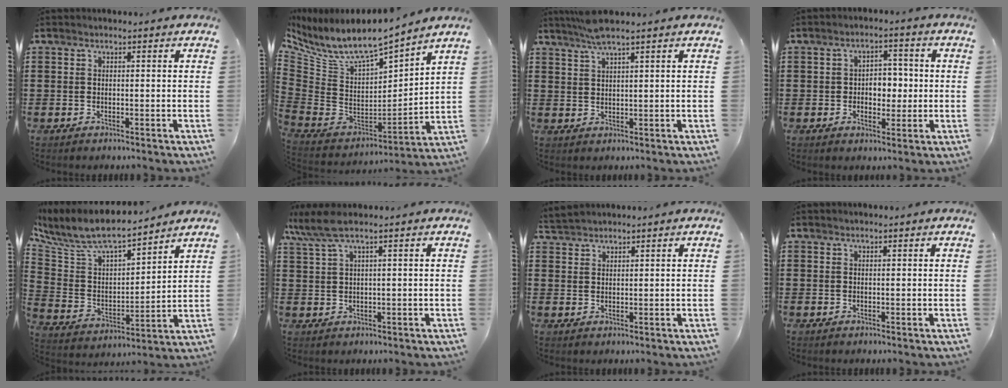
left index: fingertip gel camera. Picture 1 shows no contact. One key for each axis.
{"total": 6.9, "fx": 5.7, "fy": 2.1, "fz": 3.3, "tx": -0.095, "ty": -0.055, "tz": 0.097}
{"total": 3.9, "fx": 3.0, "fy": 0.0, "fz": 2.4, "tx": -0.055, "ty": 0.000, "tz": 0.055}
{"total": 4.7, "fx": -0.2, "fy": 3.2, "fz": 3.4, "tx": -0.057, "ty": 0.004, "tz": -0.012}
{"total": 8.7, "fx": 7.6, "fy": 2.1, "fz": 3.7, "tx": -0.106, "ty": -0.051, "tz": 0.130}
{"total": 4.2, "fx": 2.3, "fy": 0.2, "fz": 3.5, "tx": -0.088, "ty": -0.007, "tz": 0.036}
{"total": 2.1, "fx": 2.1, "fy": 0.1, "fz": 0.1, "tx": -0.007, "ty": 0.001, "tz": 0.042}
{"total": 0.0}